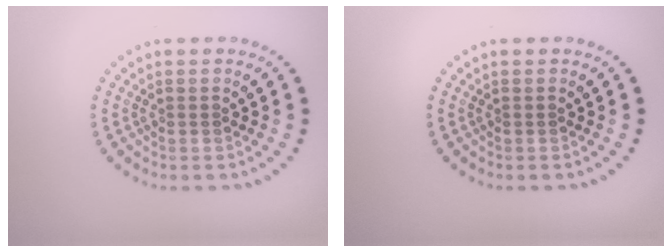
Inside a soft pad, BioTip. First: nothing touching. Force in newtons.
{"total": 0.0}